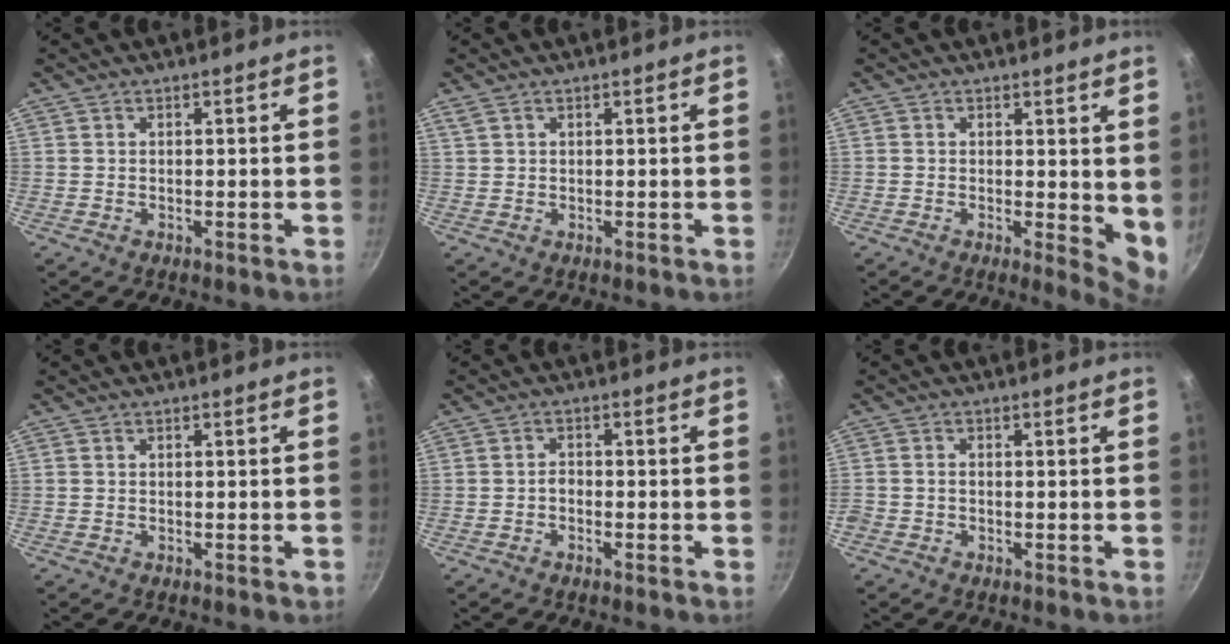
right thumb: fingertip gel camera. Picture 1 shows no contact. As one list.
[{"total": 1.3, "force": [0.8, 0.8, 0.7], "torque": [-0.014, 0.003, 0.018]}, {"total": 5.9, "force": [0.7, 2.3, 5.3], "torque": [-0.062, -0.019, 0.006]}, {"total": 0.0}, {"total": 1.5, "force": [-0.9, 0.7, 1.0], "torque": [-0.018, 0.011, -0.021]}, {"total": 1.2, "force": [-0.6, 0.8, 0.6], "torque": [-0.017, 0.006, -0.015]}]